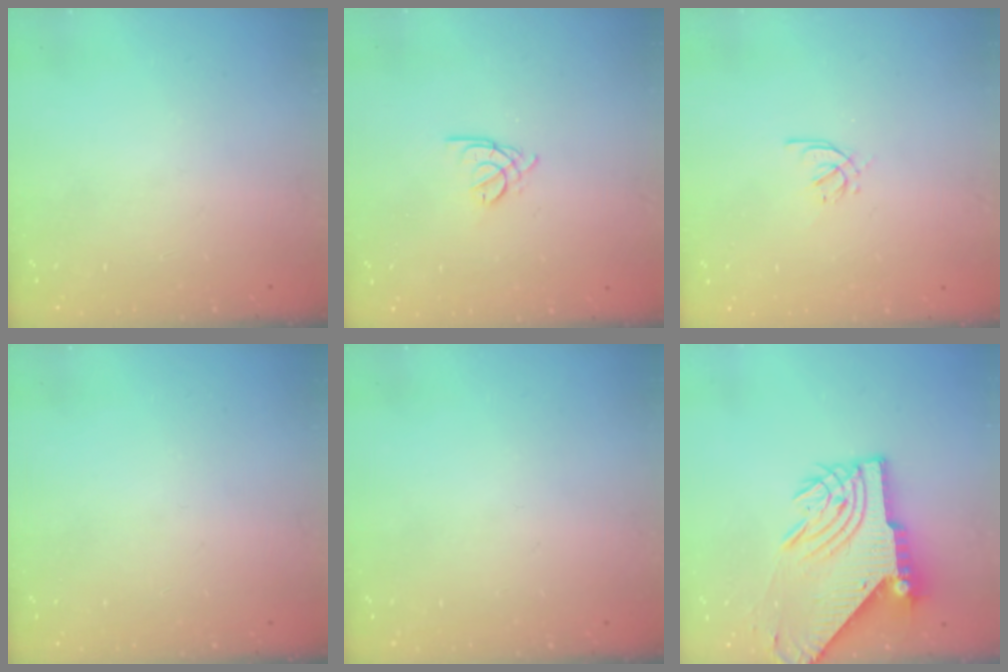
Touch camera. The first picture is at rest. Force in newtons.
{"total": 2.6, "press": 2.6, "slide": 0.6}
{"total": 2.4, "press": 2.3, "slide": 0.6}
{"total": 0.0}
{"total": 0.0}
{"total": 13.2, "press": 13.1, "slide": 1.6}